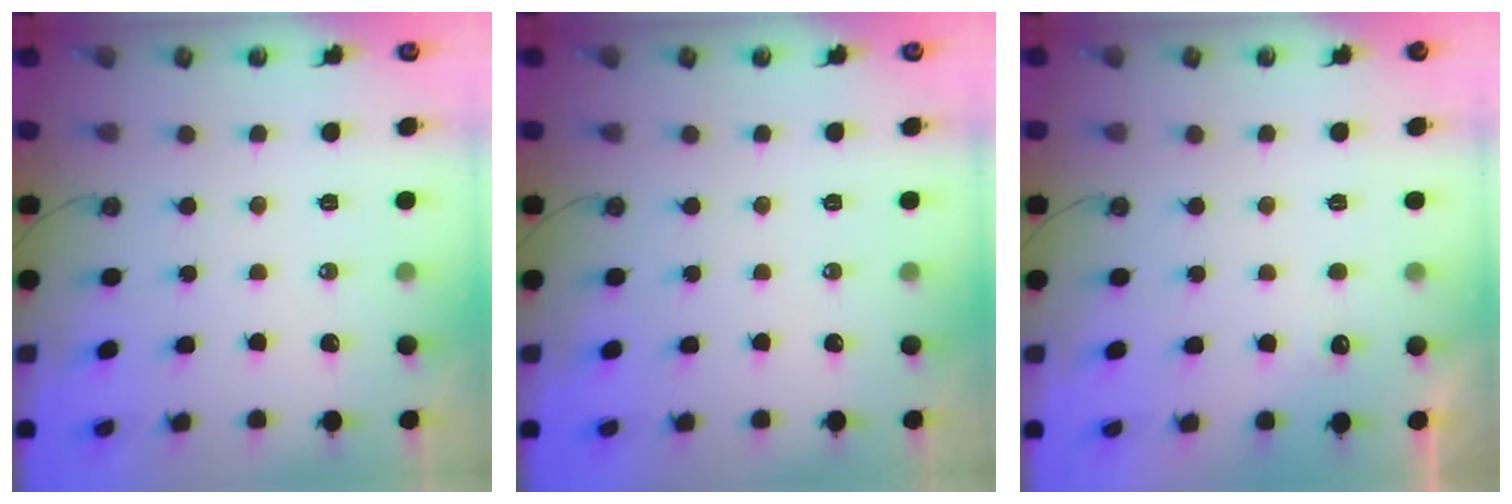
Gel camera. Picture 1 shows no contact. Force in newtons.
{"total": 0.0}
{"total": 2.6, "press": 2.4, "slide": 1.0}